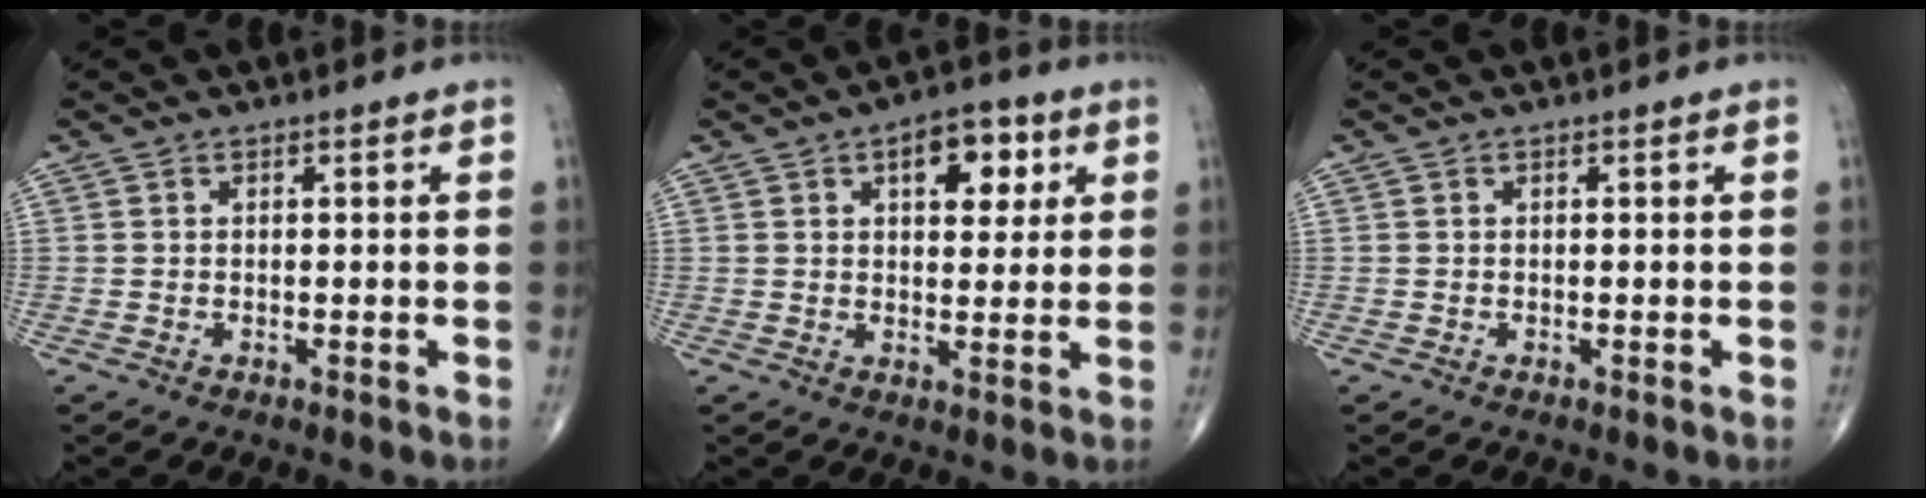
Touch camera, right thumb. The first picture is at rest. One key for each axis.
{"total": 8.8, "fx": 3.4, "fy": 4.9, "fz": 6.4, "tx": -0.054, "ty": -0.006, "tz": 0.041}
{"total": 0.0}